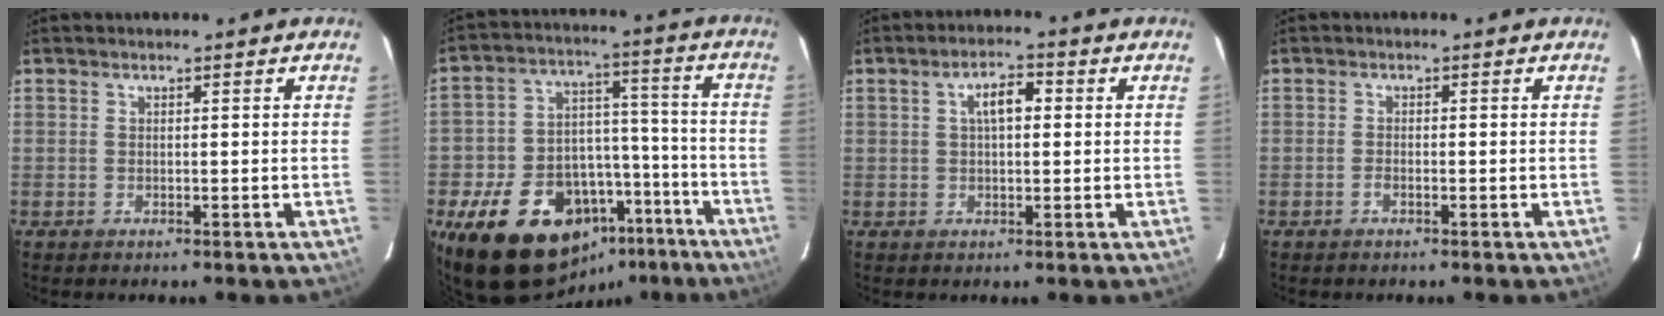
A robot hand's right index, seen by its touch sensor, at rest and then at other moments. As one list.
[{"total": 22.6, "force": [-14.1, 13.8, 11.1], "torque": [-0.217, 0.049, -0.190]}, {"total": 4.6, "force": [1.0, 2.1, 4.0], "torque": [-0.069, 0.015, 0.019]}, {"total": 1.1, "force": [-0.7, 0.4, 0.7], "torque": [-0.019, 0.001, -0.013]}]